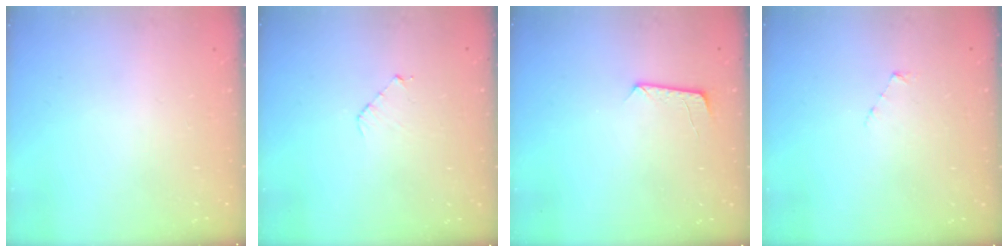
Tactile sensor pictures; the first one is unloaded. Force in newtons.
{"total": 3.2, "press": 3.2, "slide": 0.2}
{"total": 8.3, "press": 8.3, "slide": 0.6}
{"total": 2.5, "press": 2.5, "slide": 0.2}